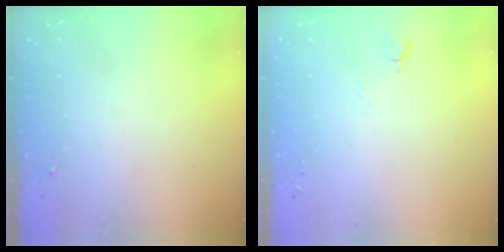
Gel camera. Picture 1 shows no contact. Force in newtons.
{"total": 4.1, "press": 4.0, "slide": 0.6}